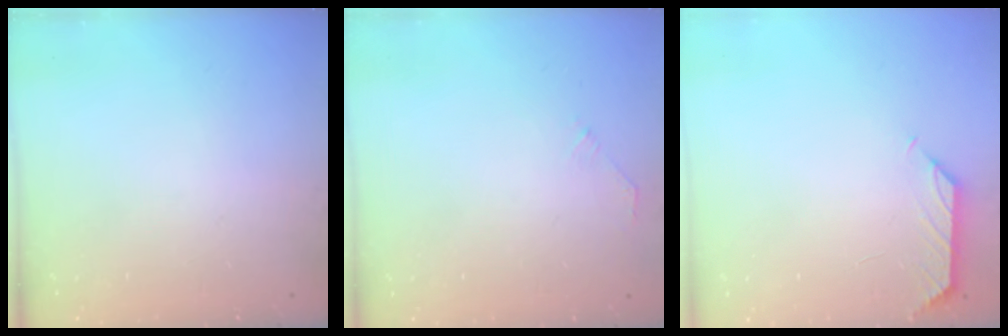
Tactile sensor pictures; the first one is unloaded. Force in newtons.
{"total": 2.4, "press": 2.4, "slide": 0.5}
{"total": 0.5, "press": 0.3, "slide": 0.4}